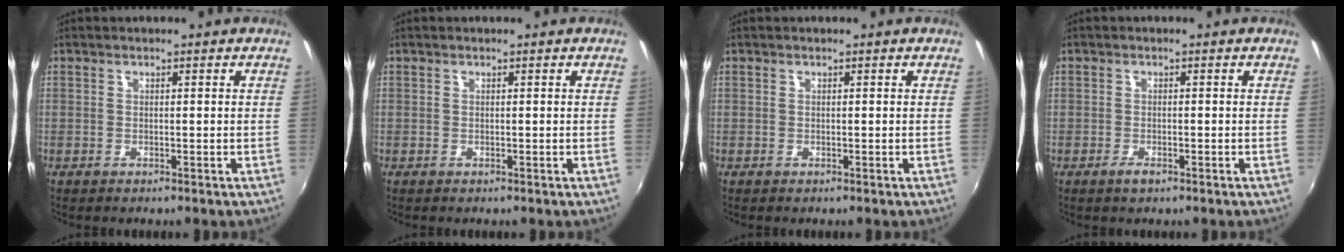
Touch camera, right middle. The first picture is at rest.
{"total": 0.0}
{"total": 0.0}
{"total": 1.6, "force": [-1.1, 0.8, 0.8], "torque": [-0.016, -0.005, -0.022]}